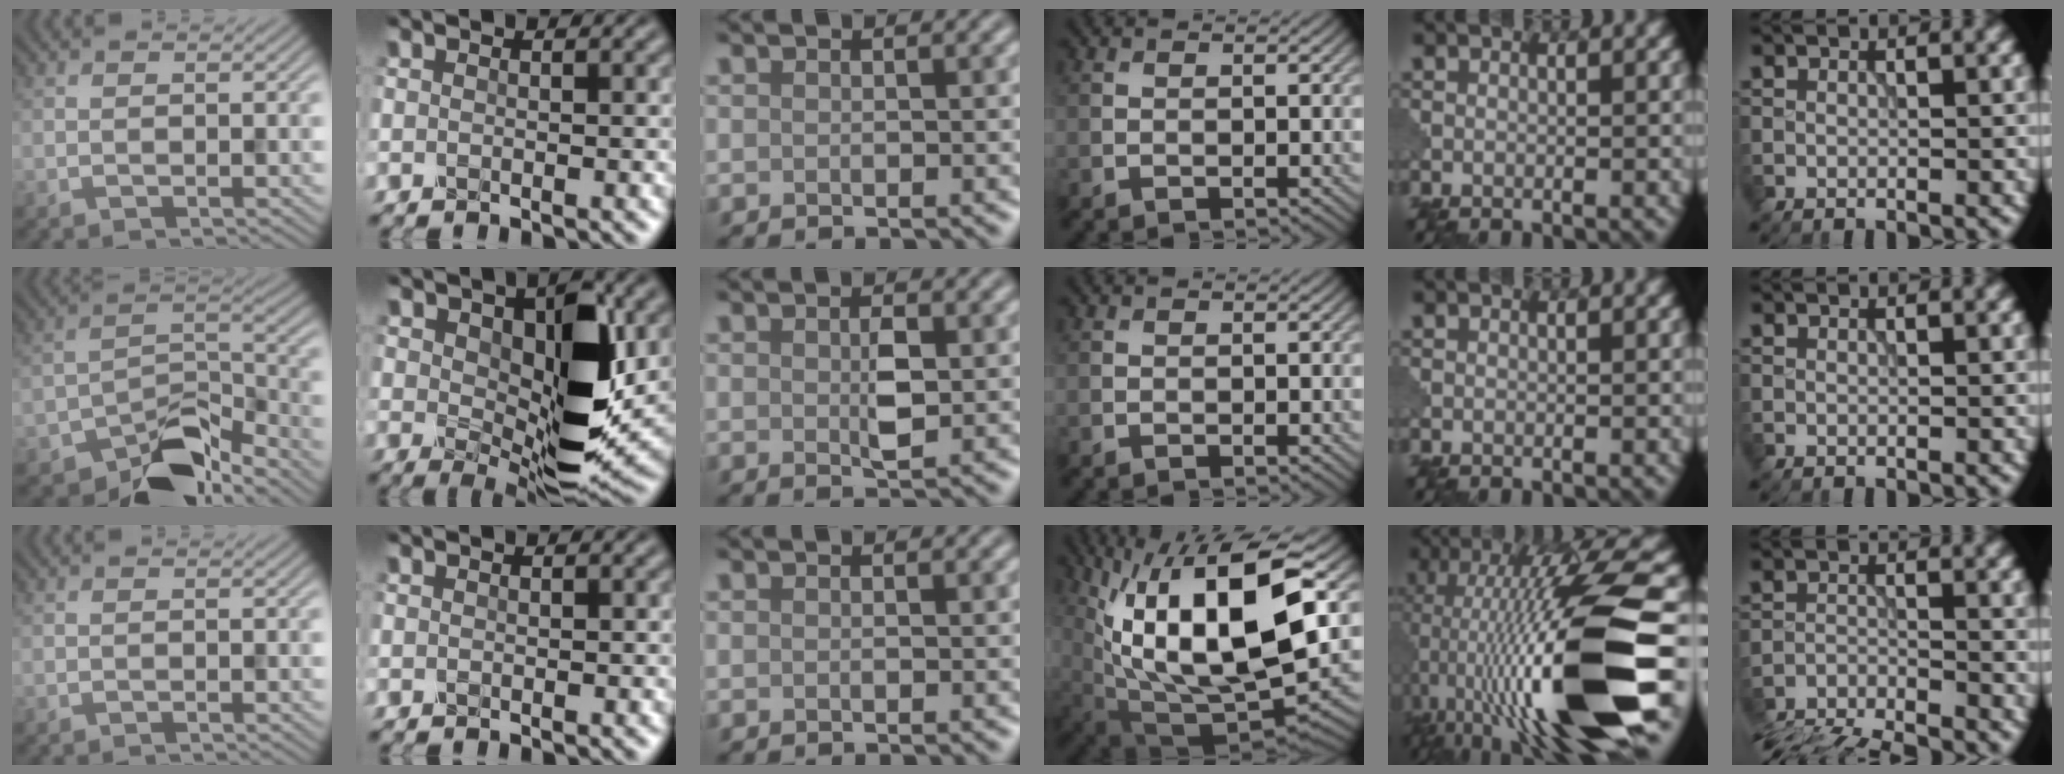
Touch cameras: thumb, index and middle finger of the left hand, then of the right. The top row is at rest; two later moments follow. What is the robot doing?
{"motion": "disassemble", "object": "pitcher"}